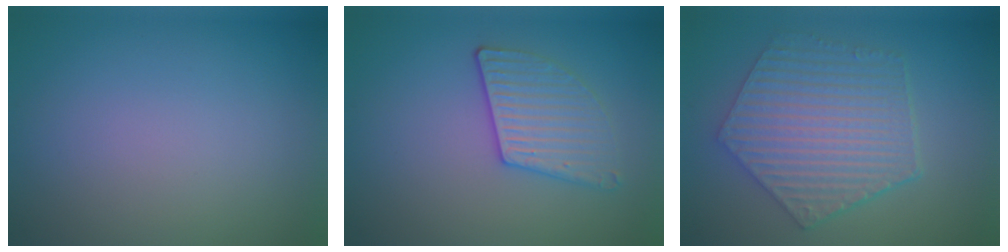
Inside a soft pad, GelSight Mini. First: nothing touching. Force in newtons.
{"total": 3.0, "press": 2.9, "slide": 0.7}
{"total": 6.6, "press": 5.1, "slide": 4.2}